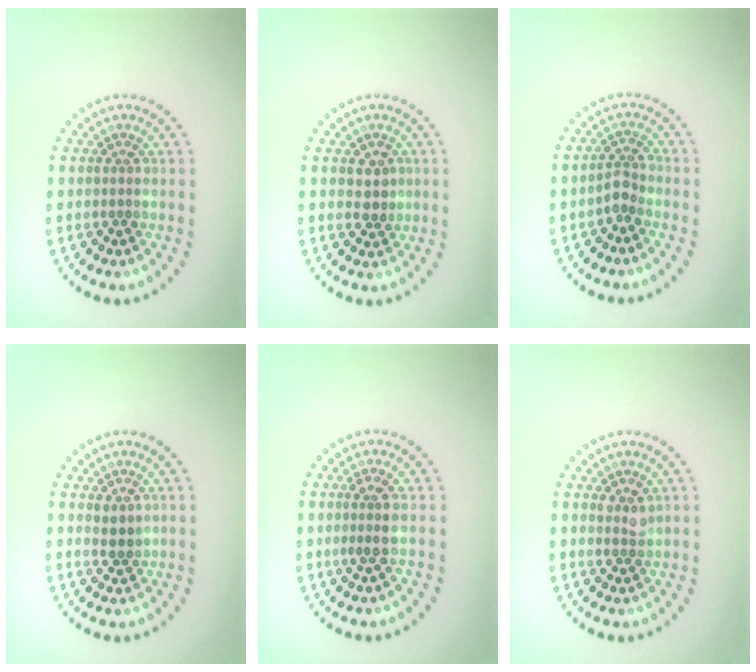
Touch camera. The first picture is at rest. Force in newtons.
{"total": 1.9, "press": 1.8, "slide": 0.6}
{"total": 1.7, "press": 1.2, "slide": 1.2}
{"total": 1.4, "press": 1.3, "slide": 0.7}
{"total": 1.8, "press": 1.5, "slide": 1.0}
{"total": 1.4, "press": 1.2, "slide": 0.7}